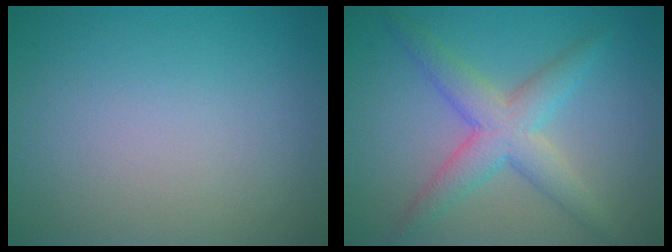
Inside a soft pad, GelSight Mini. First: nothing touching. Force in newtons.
{"total": 4.6, "press": 4.6, "slide": 0.1}